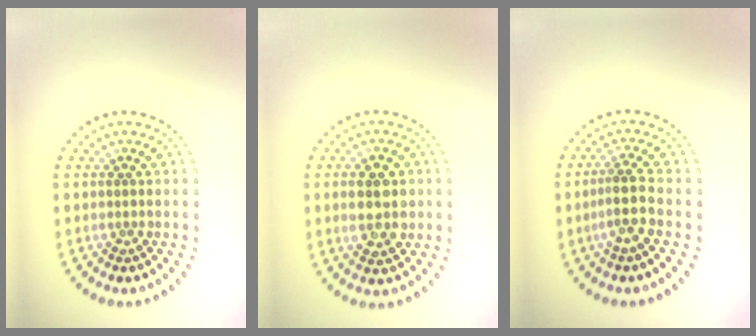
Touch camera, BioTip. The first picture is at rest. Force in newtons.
{"total": 4.4, "press": 4.3, "slide": 0.5}
{"total": 2.6, "press": 2.1, "slide": 1.6}